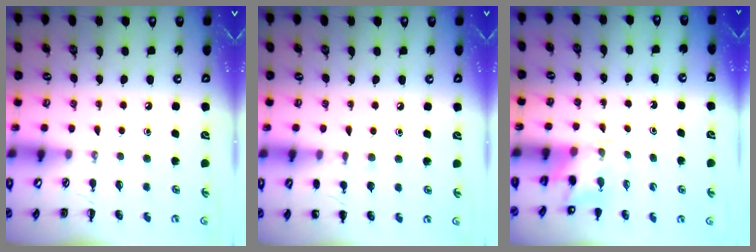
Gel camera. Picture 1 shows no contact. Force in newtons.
{"total": 4.8, "press": 4.5, "slide": 1.5}
{"total": 2.5, "press": 2.3, "slide": 1.0}